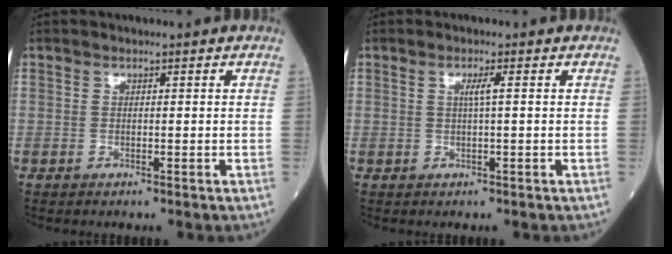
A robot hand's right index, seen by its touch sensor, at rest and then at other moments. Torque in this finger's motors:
{"motor_torque": [0.27, 0.12, 0.21, 0.06]}